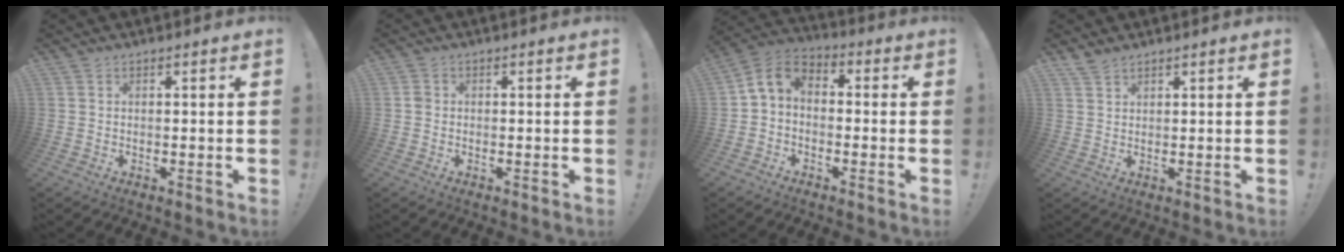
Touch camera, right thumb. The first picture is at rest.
{"total": 1.1, "force": [-0.2, 0.9, 0.5], "torque": [-0.012, 0.005, -0.001]}
{"total": 7.0, "force": [-0.7, 5.3, 4.5], "torque": [-0.090, 0.015, -0.009]}
{"total": 2.8, "force": [2.4, 0.9, 1.0], "torque": [-0.019, -0.014, 0.046]}